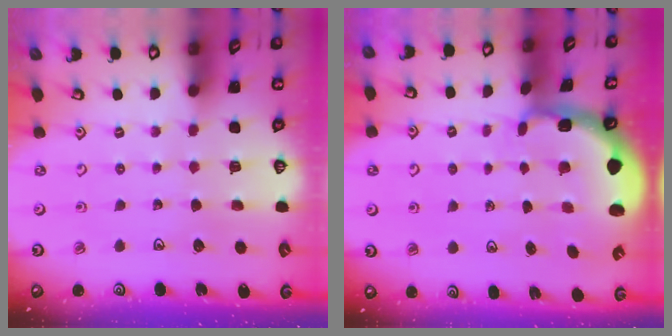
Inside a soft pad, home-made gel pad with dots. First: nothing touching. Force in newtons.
{"total": 2.3, "press": 2.2, "slide": 0.7}